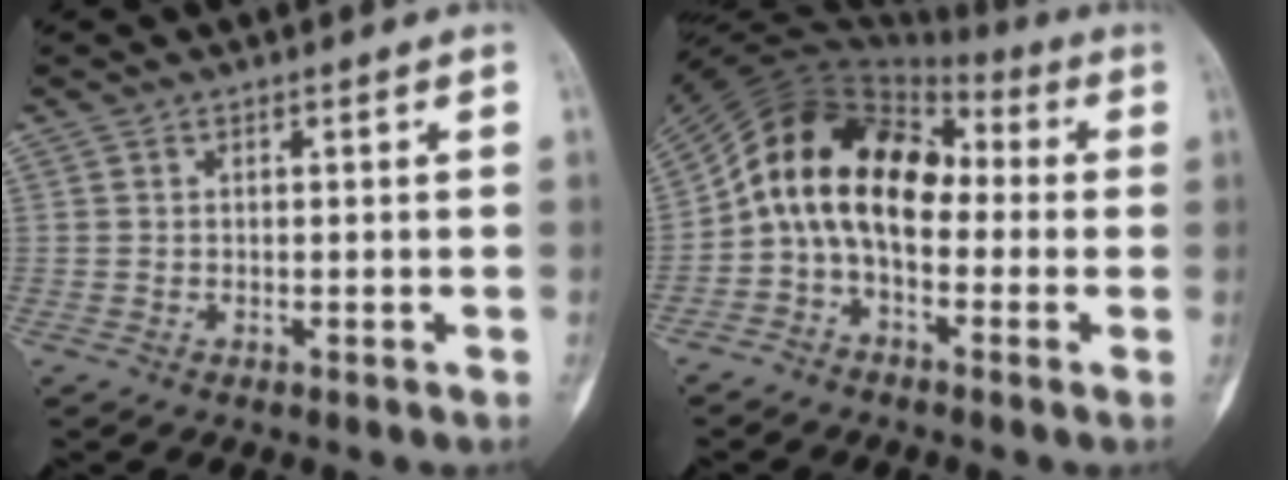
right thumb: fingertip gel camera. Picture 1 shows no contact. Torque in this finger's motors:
{"motor_torque": [2.28, 2.53, 0.95, -0.68, 0.48]}